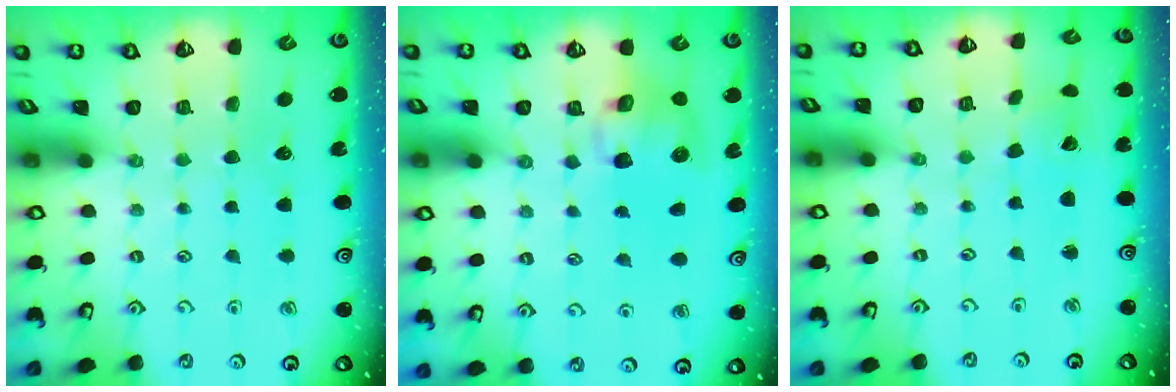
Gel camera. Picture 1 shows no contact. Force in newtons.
{"total": 8.9, "press": 8.8, "slide": 1.4}
{"total": 2.2, "press": 2.2, "slide": 0.1}